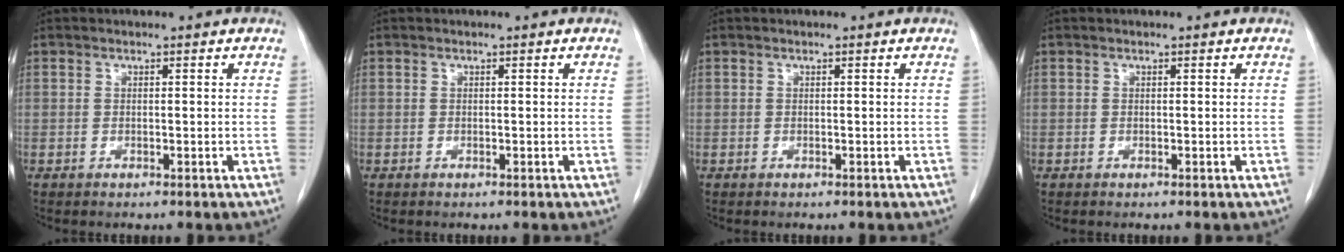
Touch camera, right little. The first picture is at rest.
{"total": 0.0}
{"total": 0.0}
{"total": 0.0}